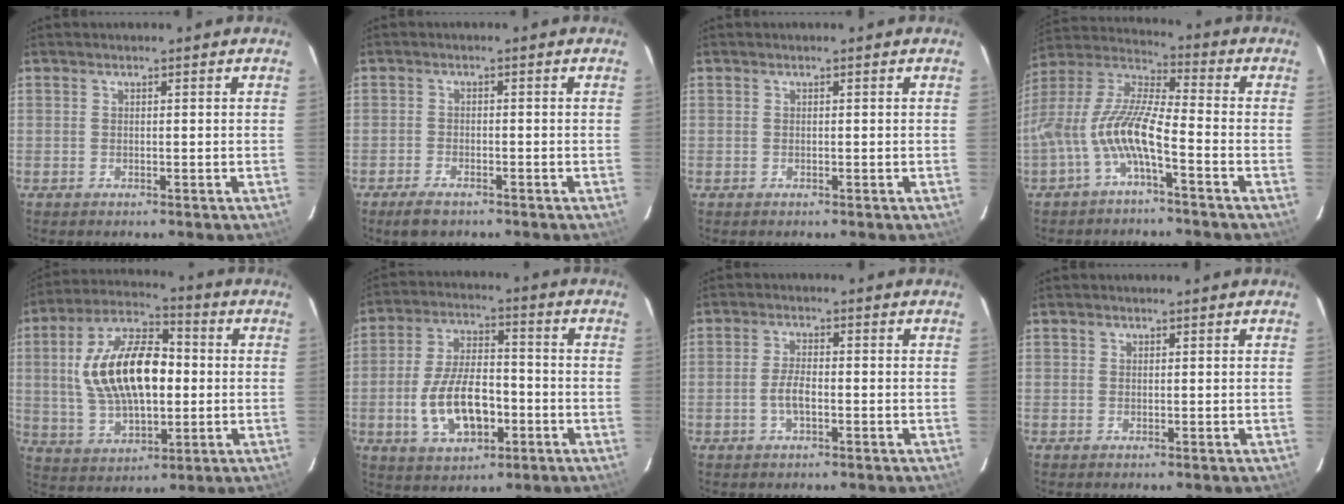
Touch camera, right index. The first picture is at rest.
{"total": 3.9, "force": [-2.9, 1.6, 2.0], "torque": [-0.055, -0.008, -0.053]}
{"total": 0.0}
{"total": 11.5, "force": [-4.5, 2.1, 10.4], "torque": [-0.219, 0.006, -0.089]}
{"total": 18.6, "force": [1.0, 9.5, 16.0], "torque": [-0.304, 0.020, 0.024]}
{"total": 13.3, "force": [-3.9, 6.8, 10.8], "torque": [-0.217, 0.007, -0.058]}
{"total": 3.6, "force": [-1.2, 1.3, 3.1], "torque": [-0.068, 0.002, -0.022]}
{"total": 0.6, "force": [0.3, 0.6, 0.1], "torque": [-0.001, 0.004, 0.003]}